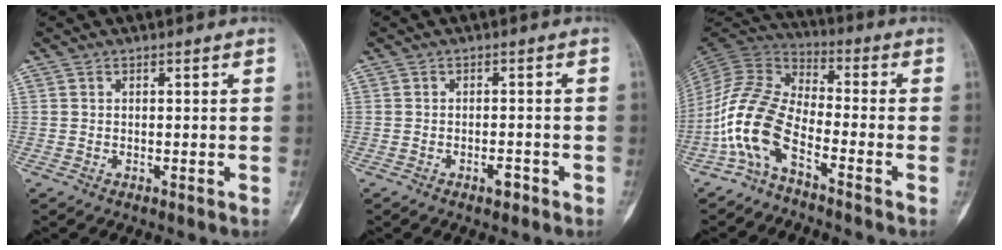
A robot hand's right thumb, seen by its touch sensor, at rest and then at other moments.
{"total": 1.9, "force": [-1.2, 0.8, 1.2], "torque": [-0.019, 0.007, -0.020]}
{"total": 11.2, "force": [-5.7, 4.7, 8.4], "torque": [-0.181, 0.058, -0.129]}